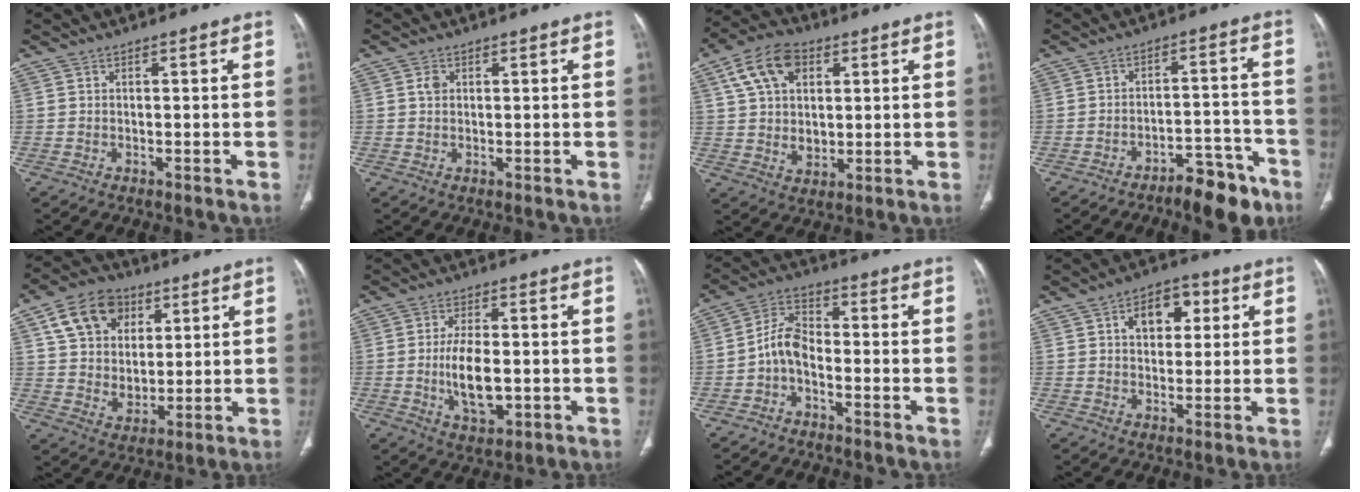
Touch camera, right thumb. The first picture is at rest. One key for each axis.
{"total": 1.8, "fx": 0.5, "fy": 1.4, "fz": 1.0, "tx": -0.014, "ty": 0.001, "tz": 0.009}
{"total": 13.0, "fx": 4.8, "fy": 8.6, "fz": 8.5, "tx": -0.136, "ty": -0.004, "tz": 0.087}
{"total": 9.4, "fx": -6.7, "fy": 3.5, "fz": 5.6, "tx": -0.058, "ty": 0.057, "tz": -0.099}
{"total": 14.1, "fx": 5.7, "fy": 10.6, "fz": 7.3, "tx": -0.100, "ty": -0.011, "tz": 0.102}
{"total": 9.2, "fx": -1.3, "fy": 4.5, "fz": 7.9, "tx": -0.135, "ty": -0.003, "tz": -0.016}
{"total": 6.1, "fx": -2.2, "fy": 3.5, "fz": 4.4, "tx": -0.082, "ty": 0.032, "tz": -0.053}
{"total": 8.6, "fx": 2.6, "fy": 5.8, "fz": 5.8, "tx": -0.051, "ty": 0.008, "tz": 0.035}